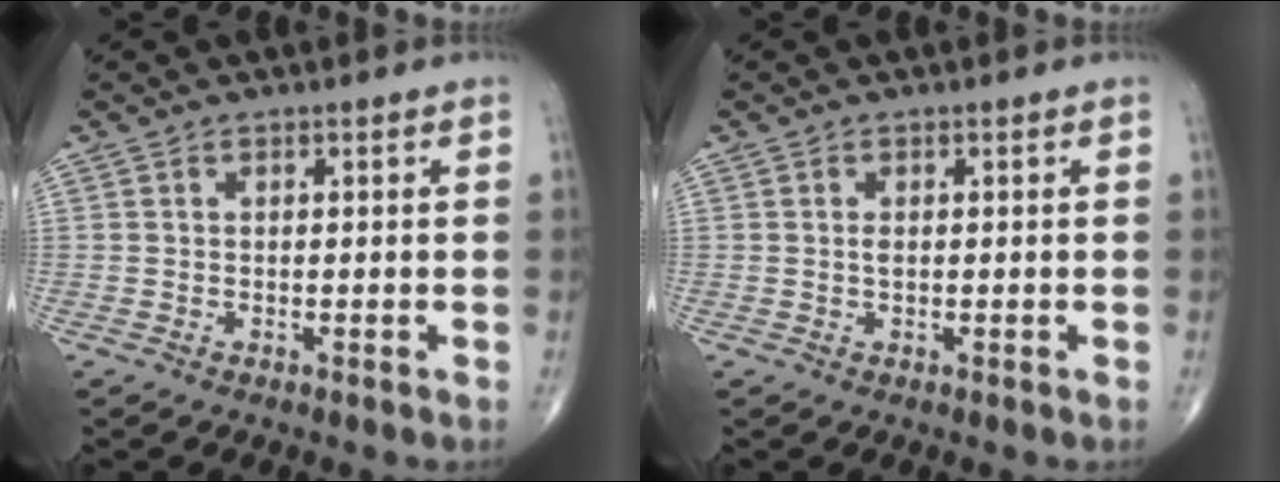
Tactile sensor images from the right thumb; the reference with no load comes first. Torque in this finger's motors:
{"motor_torque": [0.65, 0.53, 0.35, 0.06, -0.07]}